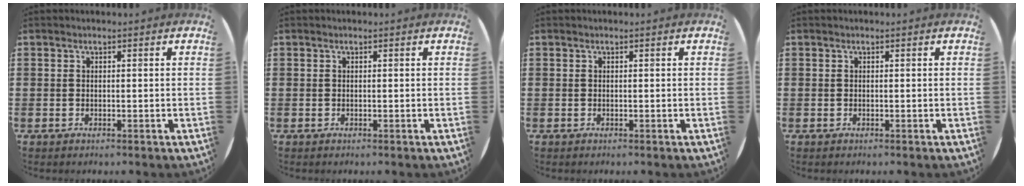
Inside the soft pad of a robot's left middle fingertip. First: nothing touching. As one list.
[{"total": 0.0}, {"total": 0.0}, {"total": 0.0}]